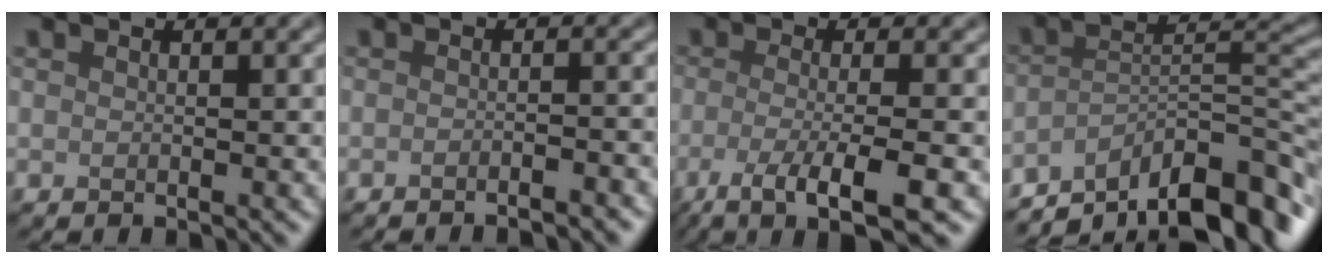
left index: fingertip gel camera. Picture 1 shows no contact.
{"total": 2.5, "force": [-1.9, 0.5, 1.6], "torque": [-0.012, 0.009, -0.029]}
{"total": 6.7, "force": [-2.9, 1.5, 5.8], "torque": [-0.087, -0.008, -0.058]}
{"total": 11.6, "force": [-7.9, 3.3, 7.8], "torque": [-0.111, 0.008, -0.137]}